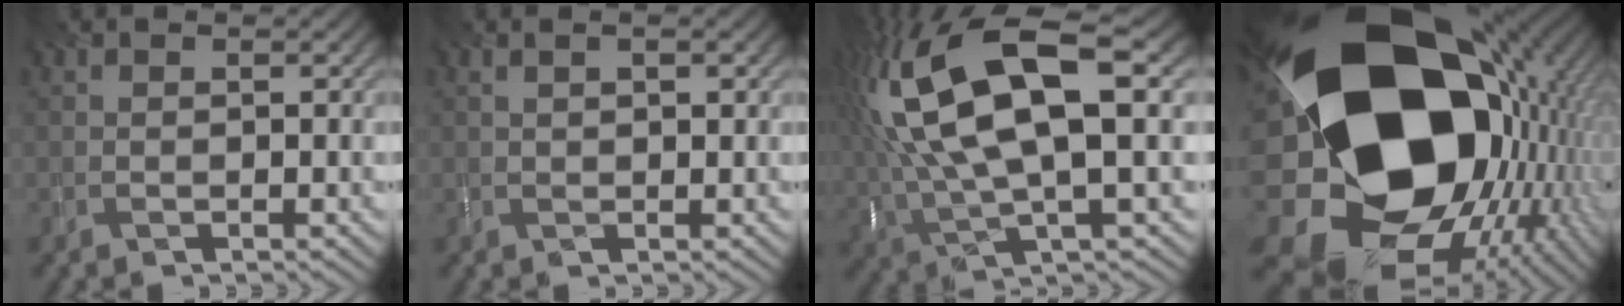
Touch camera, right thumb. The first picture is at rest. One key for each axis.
{"total": 1.7, "fx": 0.8, "fy": 0.7, "fz": 1.4, "tx": -0.028, "ty": 0.002, "tz": 0.020}
{"total": 17.7, "fx": 4.5, "fy": 6.5, "fz": 15.9, "tx": -0.356, "ty": 0.026, "tz": 0.083}
{"total": 23.8, "fx": 1.0, "fy": 18.0, "fz": 15.5, "tx": -0.319, "ty": -0.086, "tz": 0.041}